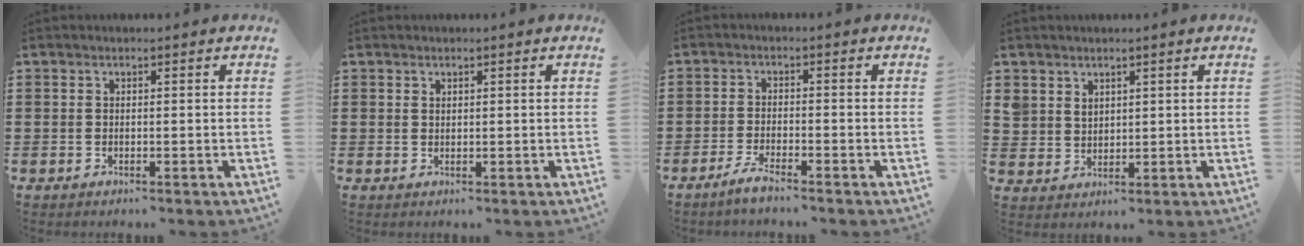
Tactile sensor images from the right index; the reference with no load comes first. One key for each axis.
{"total": 0.7, "fx": 0.6, "fy": 0.4, "fz": 0.1, "tx": -0.003, "ty": 0.002, "tz": 0.012}
{"total": 2.6, "fx": -2.2, "fy": 0.0, "fz": 1.4, "tx": -0.039, "ty": -0.001, "tz": -0.046}
{"total": 3.4, "fx": 2.5, "fy": 2.3, "fz": 0.2, "tx": -0.017, "ty": 0.006, "tz": 0.048}